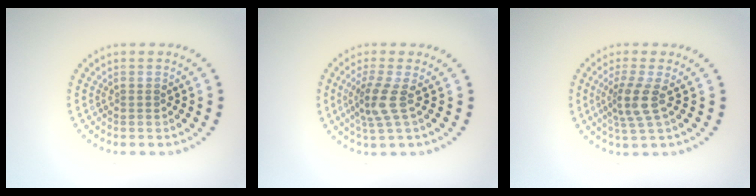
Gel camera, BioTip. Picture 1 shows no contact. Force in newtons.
{"total": 2.7, "press": 2.1, "slide": 1.8}
{"total": 3.0, "press": 2.2, "slide": 2.0}